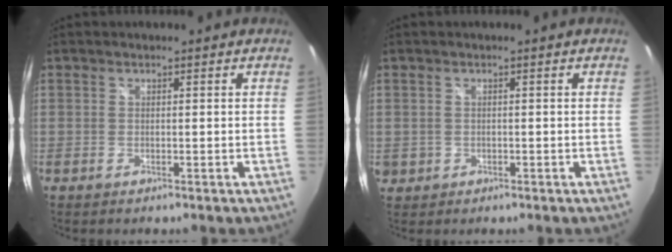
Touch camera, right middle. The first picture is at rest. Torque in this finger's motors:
{"motor_torque": [0.51, -0.56, 0.00, 0.01]}